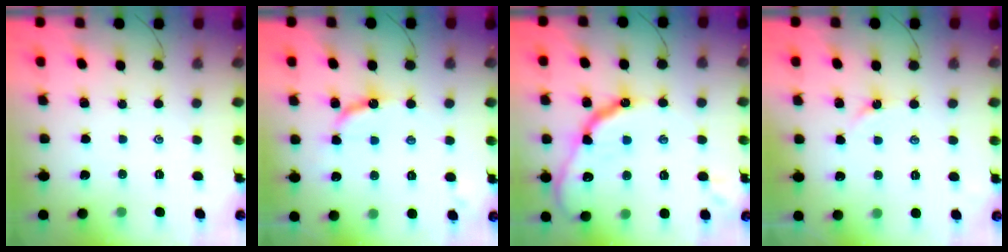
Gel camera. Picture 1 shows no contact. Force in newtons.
{"total": 8.9, "press": 8.9, "slide": 0.8}
{"total": 16.3, "press": 16.3, "slide": 1.3}
{"total": 2.7, "press": 2.6, "slide": 0.5}